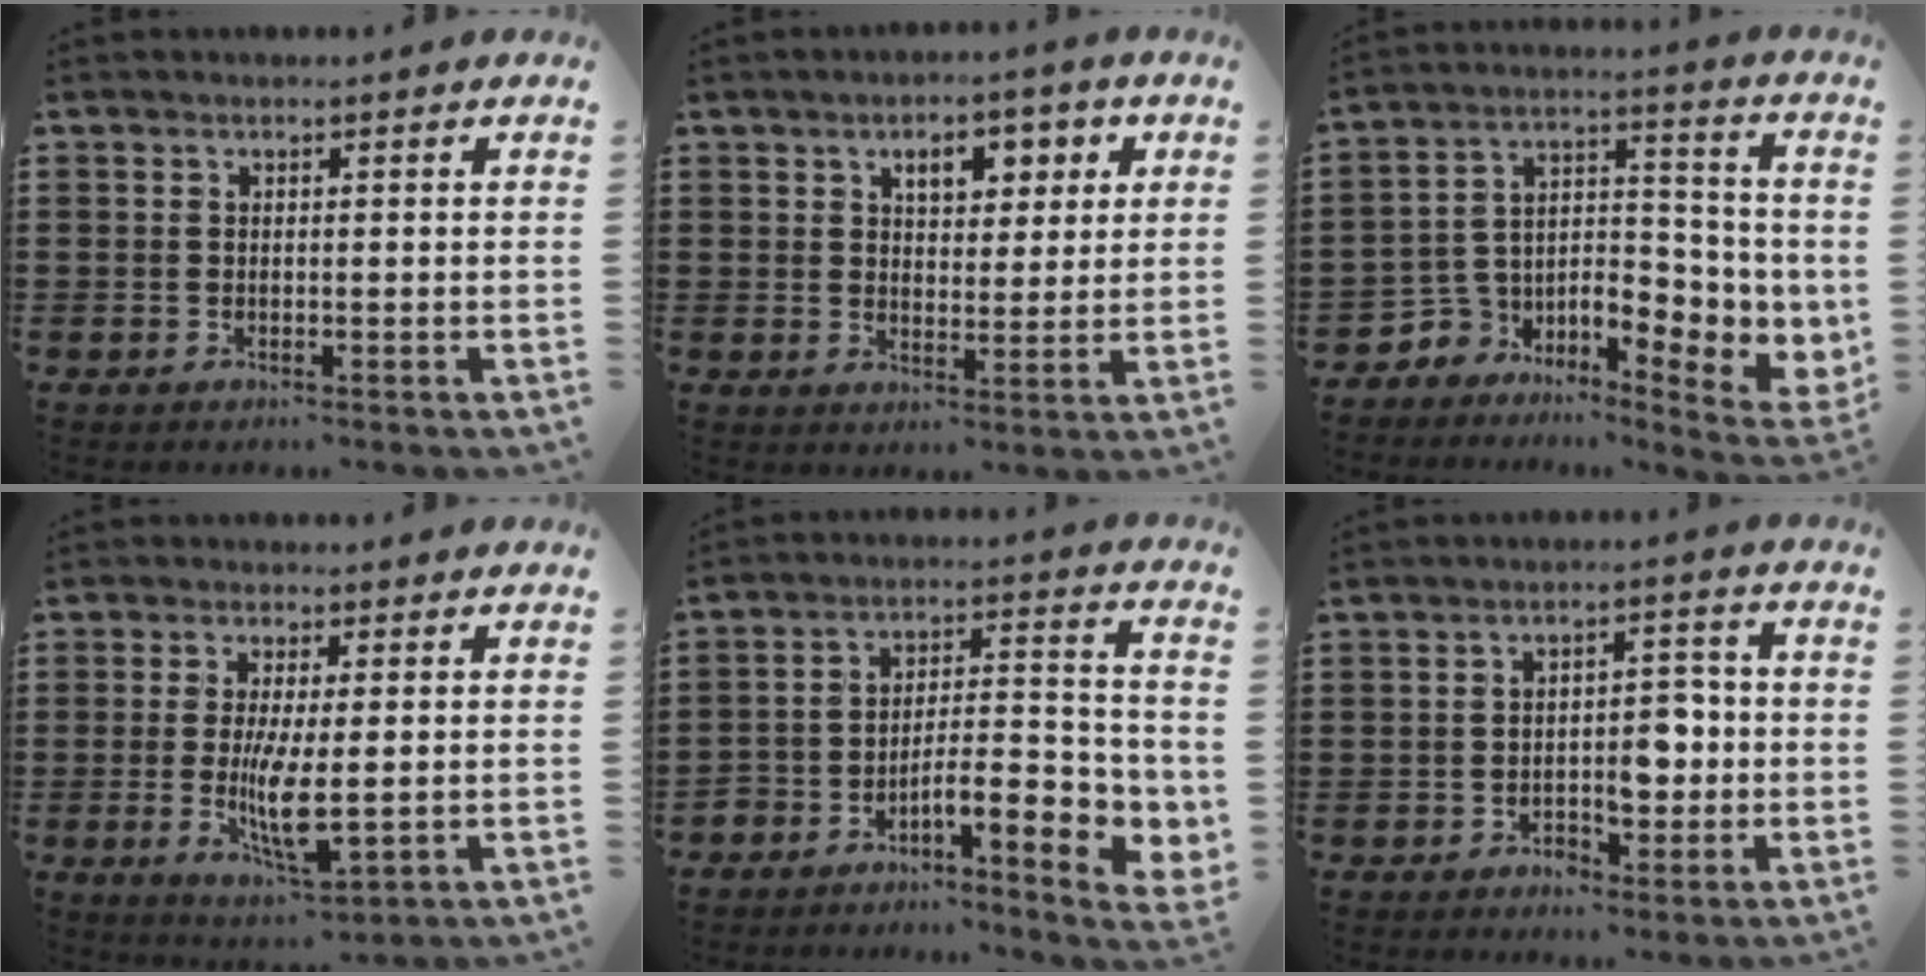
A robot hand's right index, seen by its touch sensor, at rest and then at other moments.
{"total": 5.1, "force": [2.4, 2.9, 3.5], "torque": [-0.049, 0.002, 0.031]}
{"total": 5.0, "force": [-1.9, 4.3, 1.6], "torque": [-0.050, -0.026, -0.031]}
{"total": 7.2, "force": [-1.1, 2.0, 6.9], "torque": [-0.144, -0.016, -0.022]}
{"total": 7.6, "force": [-4.6, 2.6, 5.4], "torque": [-0.083, -0.010, -0.086]}
{"total": 5.6, "force": [-1.5, 3.6, 4.1], "torque": [-0.058, 0.003, -0.031]}